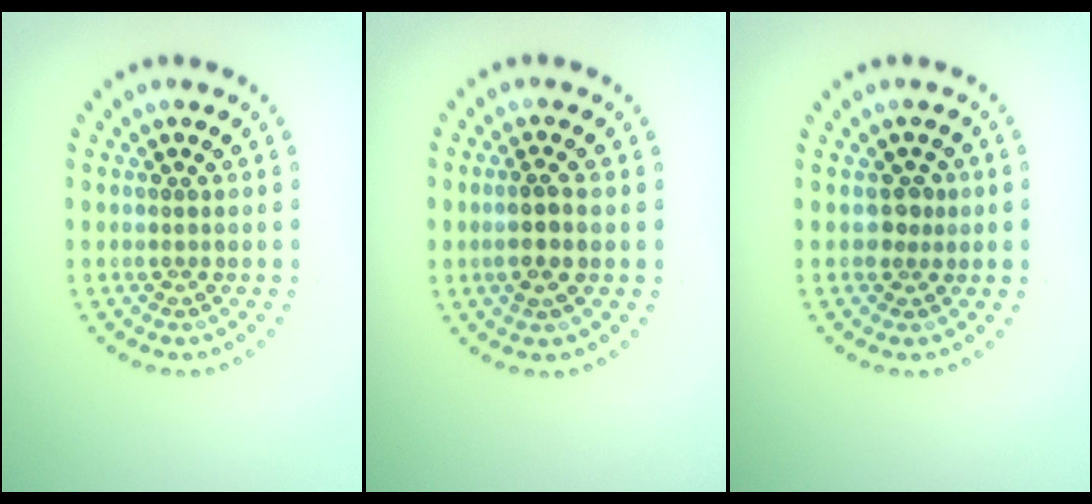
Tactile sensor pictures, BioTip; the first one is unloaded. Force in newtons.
{"total": 2.2, "press": 2.0, "slide": 0.9}
{"total": 1.3, "press": 1.0, "slide": 0.8}